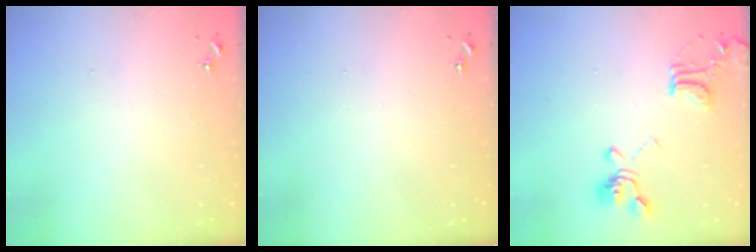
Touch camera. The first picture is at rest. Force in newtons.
{"total": 0.0}
{"total": 17.3, "press": 17.2, "slide": 1.8}